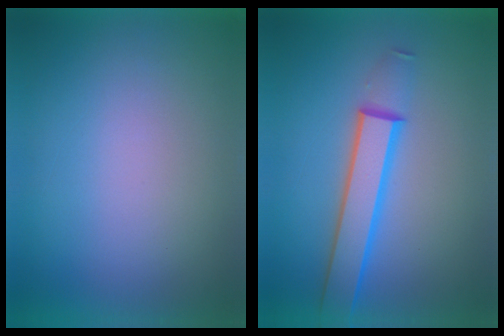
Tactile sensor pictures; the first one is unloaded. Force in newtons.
{"total": 4.7}